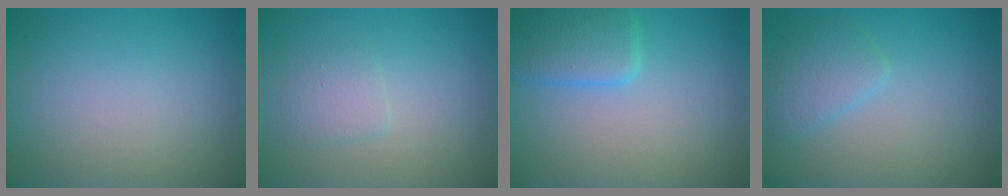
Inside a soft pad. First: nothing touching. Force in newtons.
{"total": 1.6, "press": 1.6, "slide": 0.1}
{"total": 4.1, "press": 4.1, "slide": 0.4}
{"total": 2.2, "press": 2.2, "slide": 0.1}